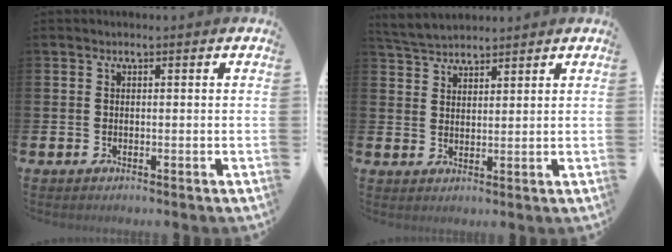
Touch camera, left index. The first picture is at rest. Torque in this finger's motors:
{"motor_torque": [0.00, -0.30, 0.05, 0.05]}